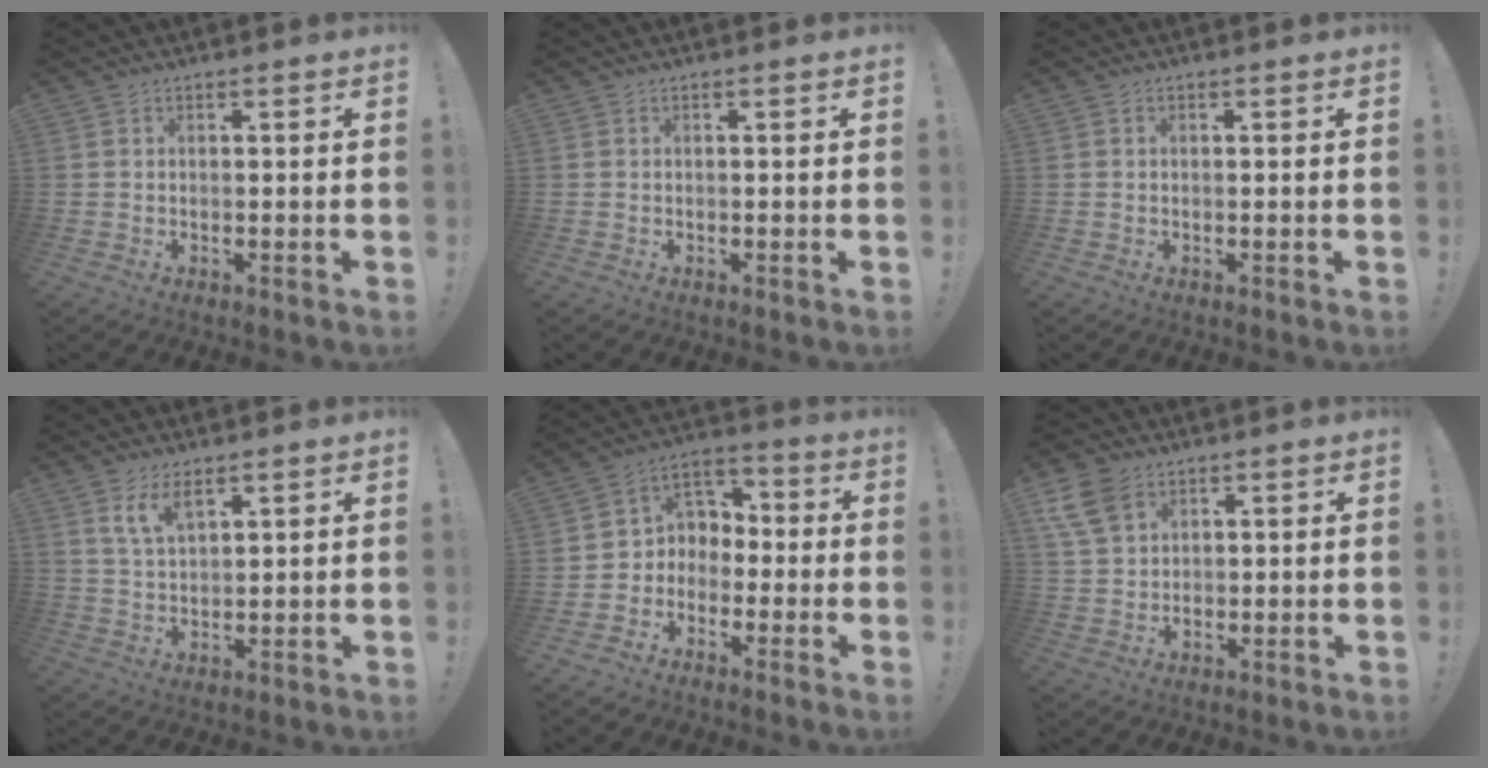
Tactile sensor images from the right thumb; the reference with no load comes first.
{"total": 0.0}
{"total": 0.0}
{"total": 6.5, "force": [4.1, 2.6, 4.3], "torque": [-0.076, -0.016, 0.075]}
{"total": 6.4, "force": [-2.7, 5.7, 0.7], "torque": [-0.007, 0.018, -0.041]}
{"total": 9.6, "force": [4.6, 6.7, 5.0], "torque": [-0.093, -0.008, 0.094]}